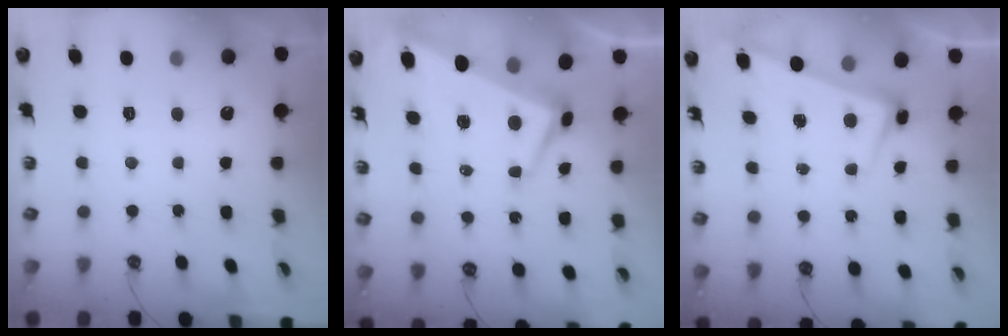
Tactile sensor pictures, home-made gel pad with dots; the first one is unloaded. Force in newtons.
{"total": 1.8, "press": 1.2, "slide": 1.3}
{"total": 2.6, "press": 2.5, "slide": 0.7}